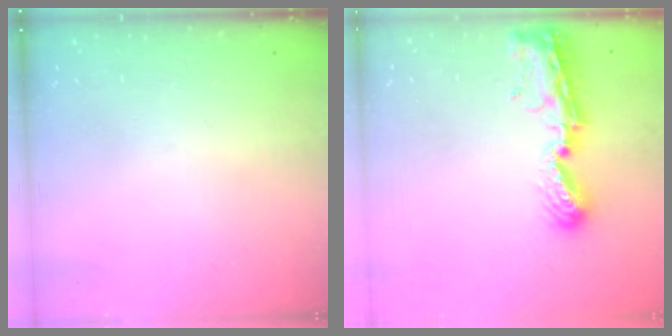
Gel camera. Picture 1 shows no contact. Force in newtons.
{"total": 9.3, "press": 9.3, "slide": 1.0}